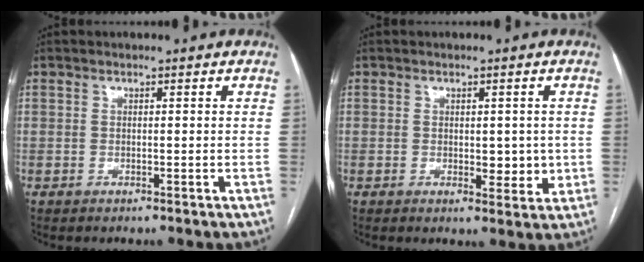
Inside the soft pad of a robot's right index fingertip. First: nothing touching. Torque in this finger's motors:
{"motor_torque": [-0.08, 0.22, -0.02, 0.02]}